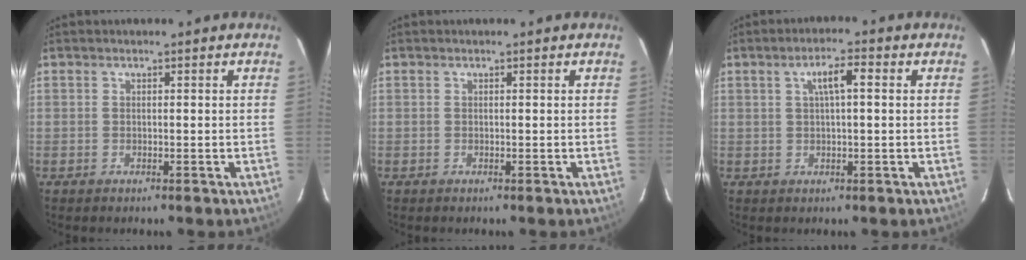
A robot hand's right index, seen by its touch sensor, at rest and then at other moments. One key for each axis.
{"total": 0.0}
{"total": 4.4, "fx": 1.2, "fy": 0.8, "fz": 4.2, "tx": -0.077, "ty": 0.010, "tz": 0.022}